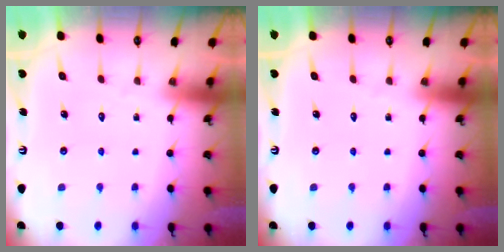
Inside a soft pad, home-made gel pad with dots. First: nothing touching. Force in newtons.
{"total": 0.0}